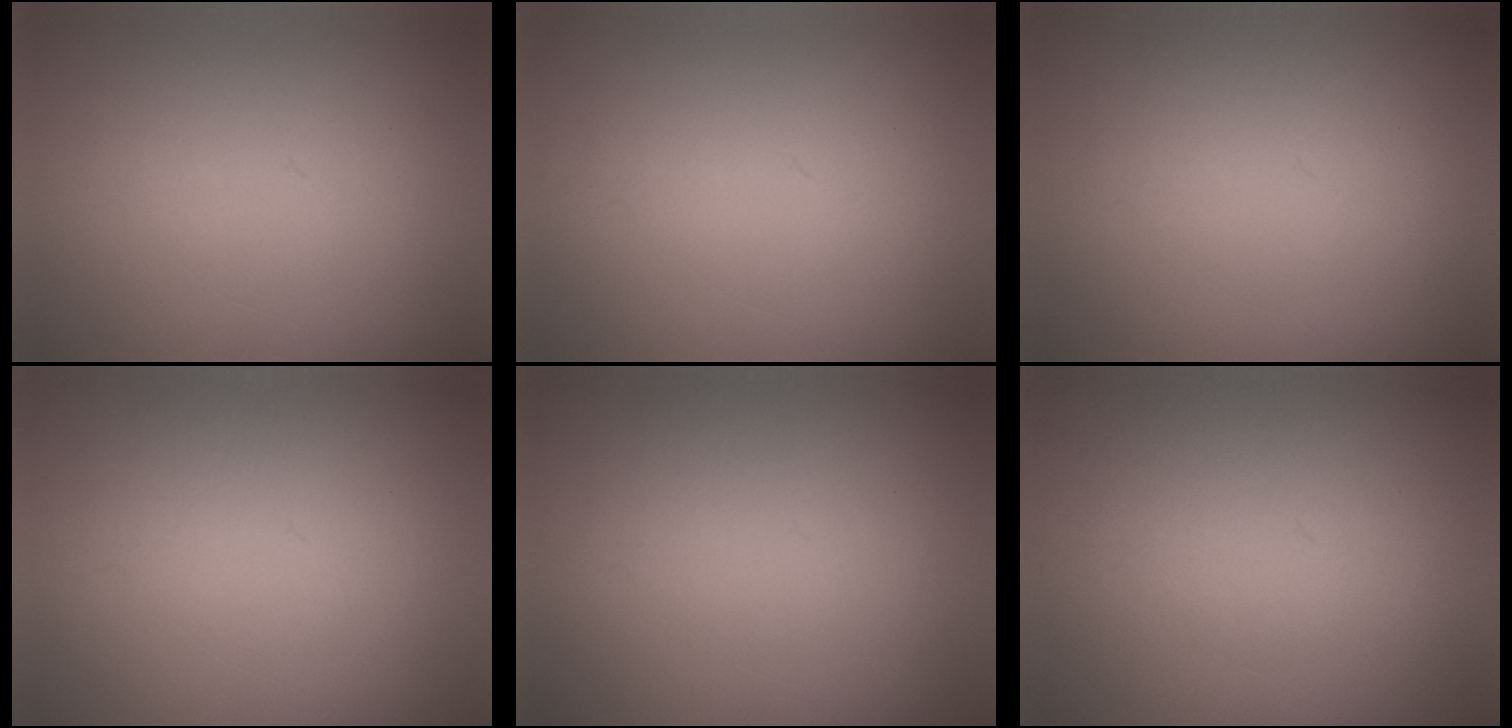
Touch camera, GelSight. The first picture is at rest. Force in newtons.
{"total": 0.0}
{"total": 1.9}
{"total": 2.0}
{"total": 2.0}
{"total": 4.5}